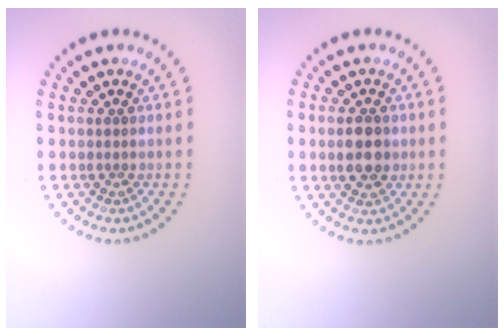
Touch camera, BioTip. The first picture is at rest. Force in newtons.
{"total": 3.4, "press": 3.4, "slide": 0.1}